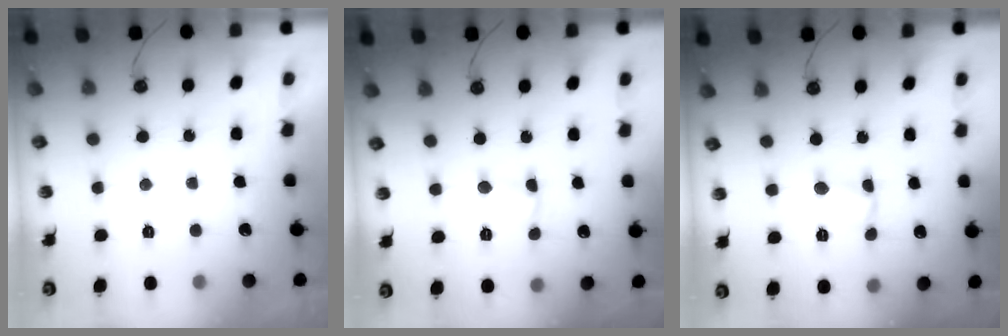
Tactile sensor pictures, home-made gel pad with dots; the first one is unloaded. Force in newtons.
{"total": 2.3, "press": 2.3, "slide": 0.3}
{"total": 1.7, "press": 1.6, "slide": 0.2}